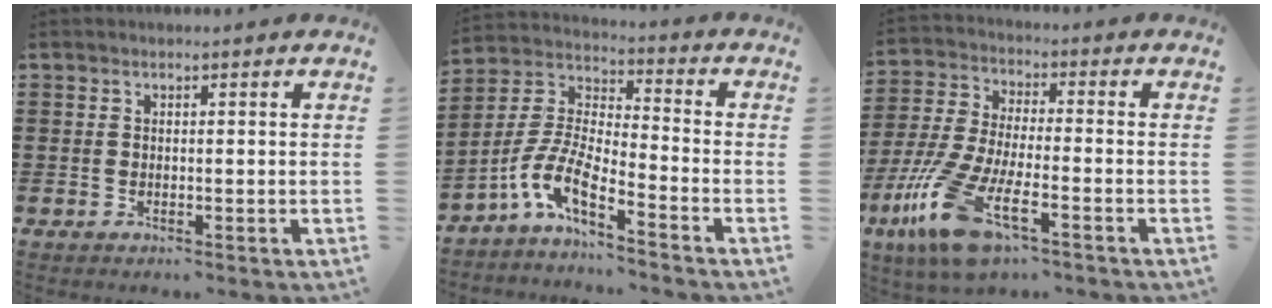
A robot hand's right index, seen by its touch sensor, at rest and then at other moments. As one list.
[{"total": 7.4, "force": [-5.2, 1.3, 5.1], "torque": [-0.141, -0.031, -0.112]}, {"total": 12.5, "force": [-7.1, 2.8, 9.9], "torque": [-0.235, -0.015, -0.137]}]